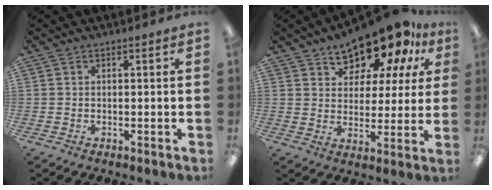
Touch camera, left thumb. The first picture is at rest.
{"total": 13.9, "force": [11.8, 5.7, 4.5], "torque": [-0.089, -0.088, 0.214]}